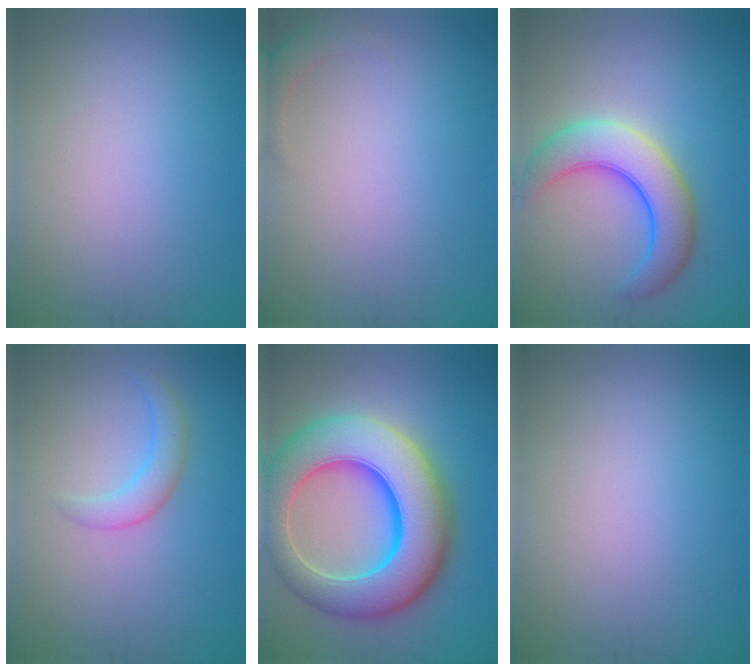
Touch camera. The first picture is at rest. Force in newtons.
{"total": 1.6, "press": 1.6, "slide": 0.3}
{"total": 6.6, "press": 6.6, "slide": 0.3}
{"total": 2.4, "press": 2.4, "slide": 0.0}
{"total": 12.7, "press": 12.7, "slide": 0.2}
{"total": 0.0}